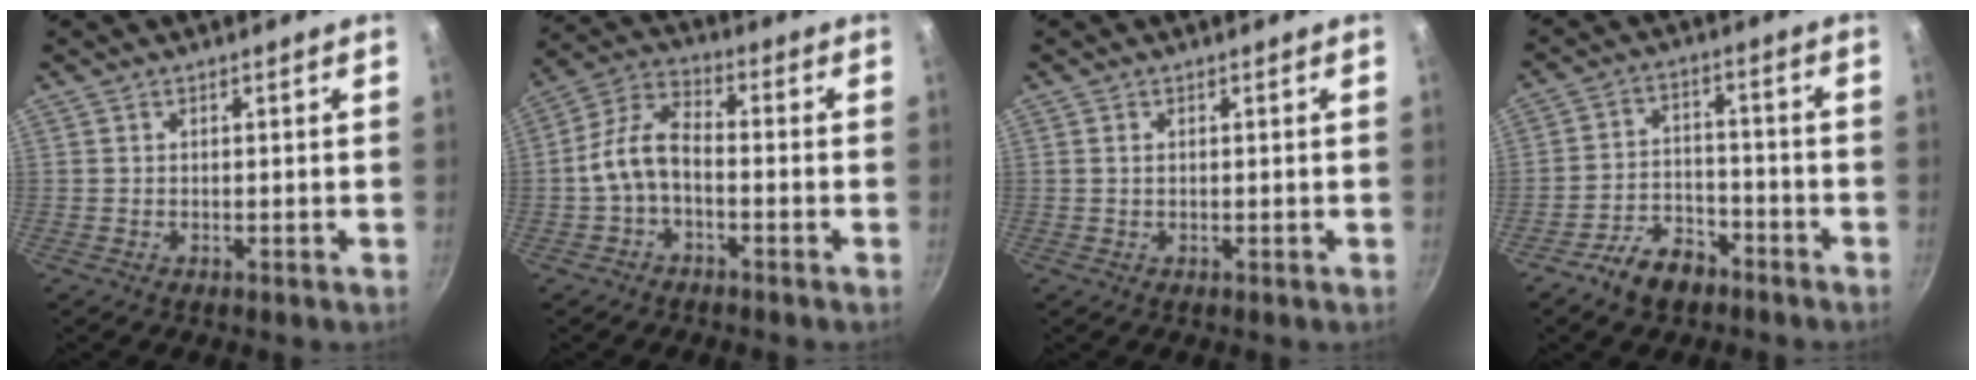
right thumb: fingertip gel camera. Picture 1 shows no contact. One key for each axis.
{"total": 8.3, "fx": -2.3, "fy": 4.7, "fz": 6.5, "tx": -0.124, "ty": 0.043, "tz": -0.054}
{"total": 0.8, "fx": 0.2, "fy": 0.5, "fz": 0.6, "tx": -0.011, "ty": 0.002, "tz": 0.003}
{"total": 8.2, "fx": -5.5, "fy": 4.7, "fz": 3.7, "tx": -0.046, "ty": 0.049, "tz": -0.097}